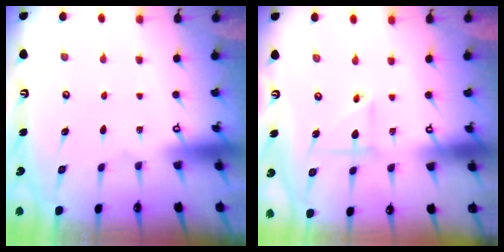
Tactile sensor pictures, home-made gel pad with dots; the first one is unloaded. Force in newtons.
{"total": 3.2, "press": 3.1, "slide": 0.3}